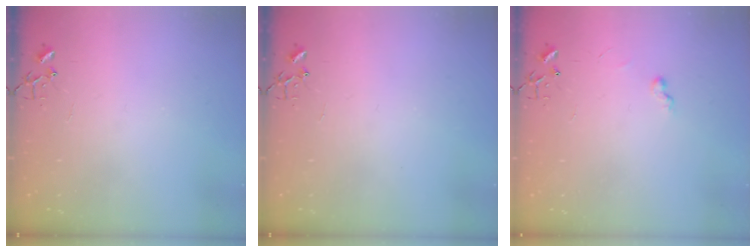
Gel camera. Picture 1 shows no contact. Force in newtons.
{"total": 0.0}
{"total": 5.2, "press": 5.2, "slide": 0.4}